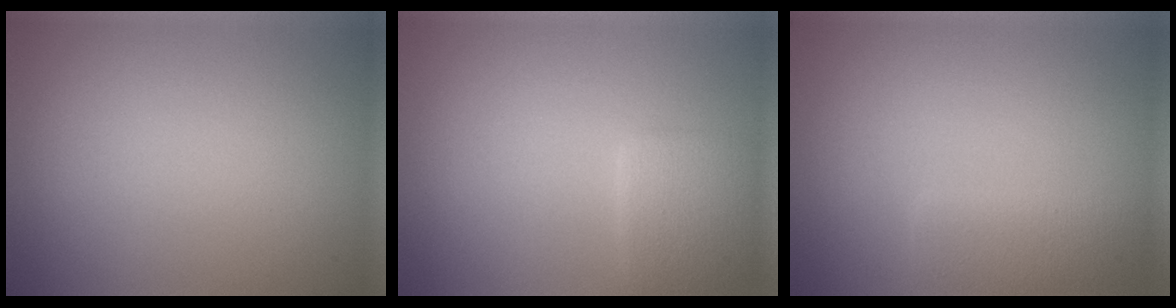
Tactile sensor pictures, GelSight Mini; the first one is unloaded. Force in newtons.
{"total": 2.6, "press": 2.6, "slide": 0.1}
{"total": 2.3, "press": 2.3, "slide": 0.2}